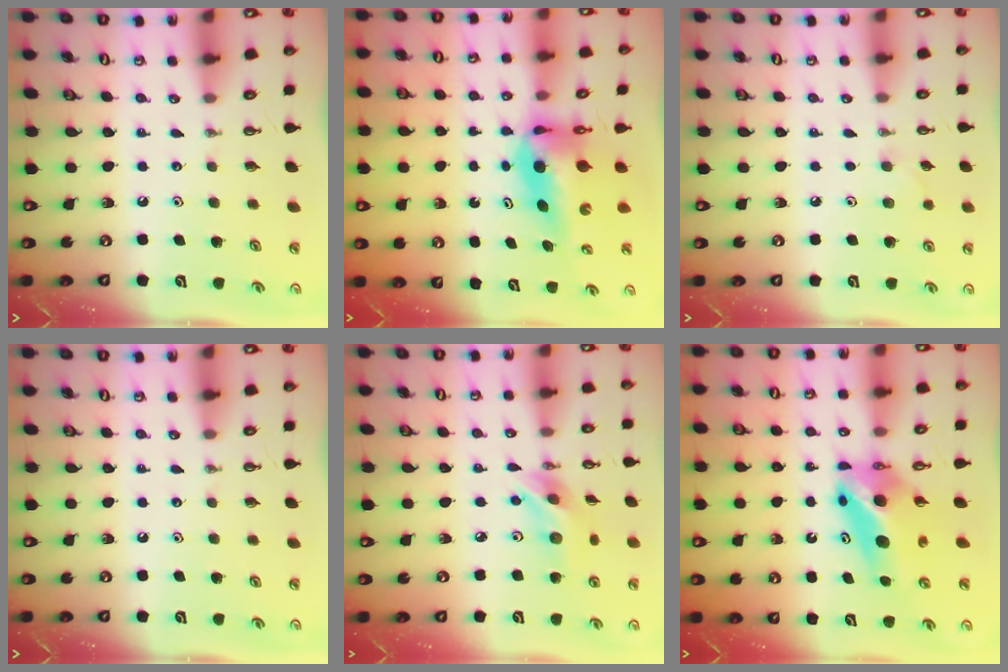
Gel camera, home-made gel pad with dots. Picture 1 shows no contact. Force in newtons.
{"total": 8.0, "press": 7.8, "slide": 1.9}
{"total": 6.2, "press": 5.7, "slide": 2.7}
{"total": 0.0}
{"total": 11.9, "press": 11.9, "slide": 0.8}
{"total": 8.0, "press": 6.1, "slide": 5.2}